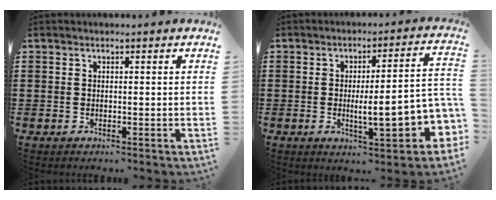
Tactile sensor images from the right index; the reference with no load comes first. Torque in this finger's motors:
{"motor_torque": [2.14, 0.00, 0.88, 0.16]}